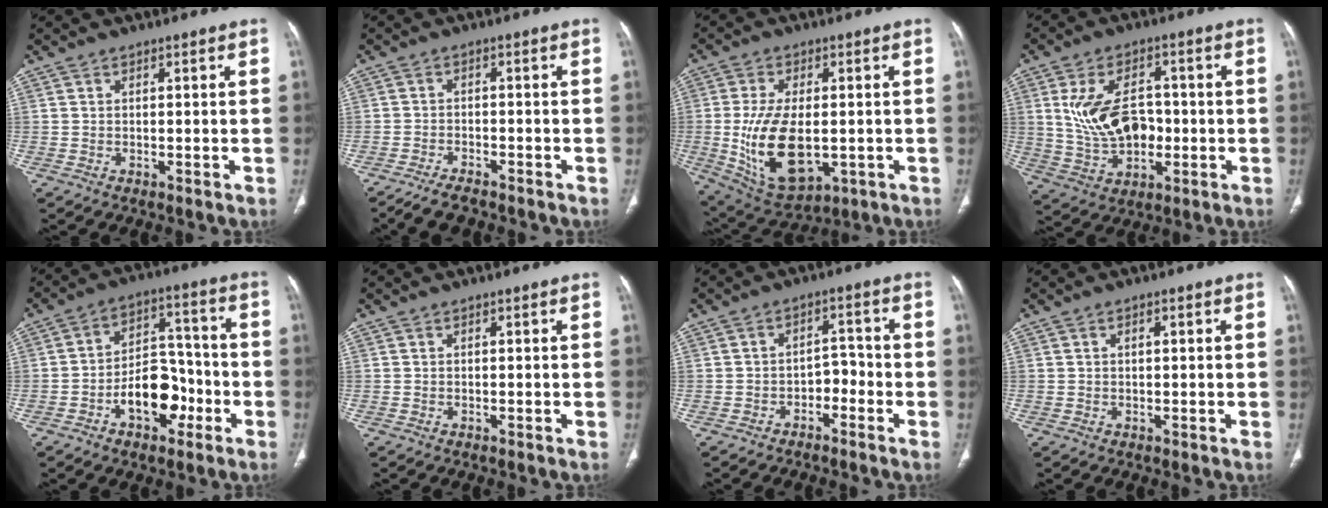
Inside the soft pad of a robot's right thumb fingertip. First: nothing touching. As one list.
[{"total": 5.0, "force": [-4.3, 1.5, 2.0], "torque": [-0.042, 0.010, -0.074]}, {"total": 15.8, "force": [-1.9, 8.5, 13.1], "torque": [-0.236, -0.011, -0.010]}, {"total": 12.8, "force": [0.2, 8.3, 9.7], "torque": [-0.156, 0.012, 0.019]}, {"total": 11.8, "force": [-4.6, 7.5, 7.9], "torque": [-0.089, 0.052, -0.074]}, {"total": 0.0}, {"total": 4.2, "force": [-2.3, 2.7, 2.1], "torque": [-0.013, 0.032, -0.039]}, {"total": 1.2, "force": [0.3, 0.6, 1.0], "torque": [-0.019, 0.003, 0.006]}]